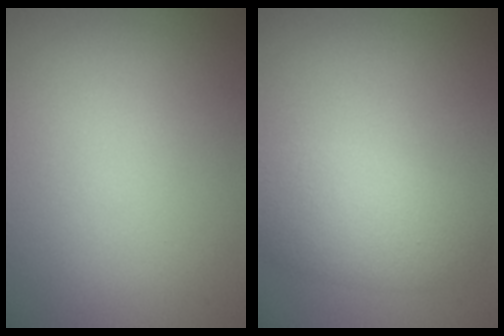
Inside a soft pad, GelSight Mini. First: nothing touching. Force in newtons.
{"total": 4.1, "press": 4.1, "slide": 0.1}